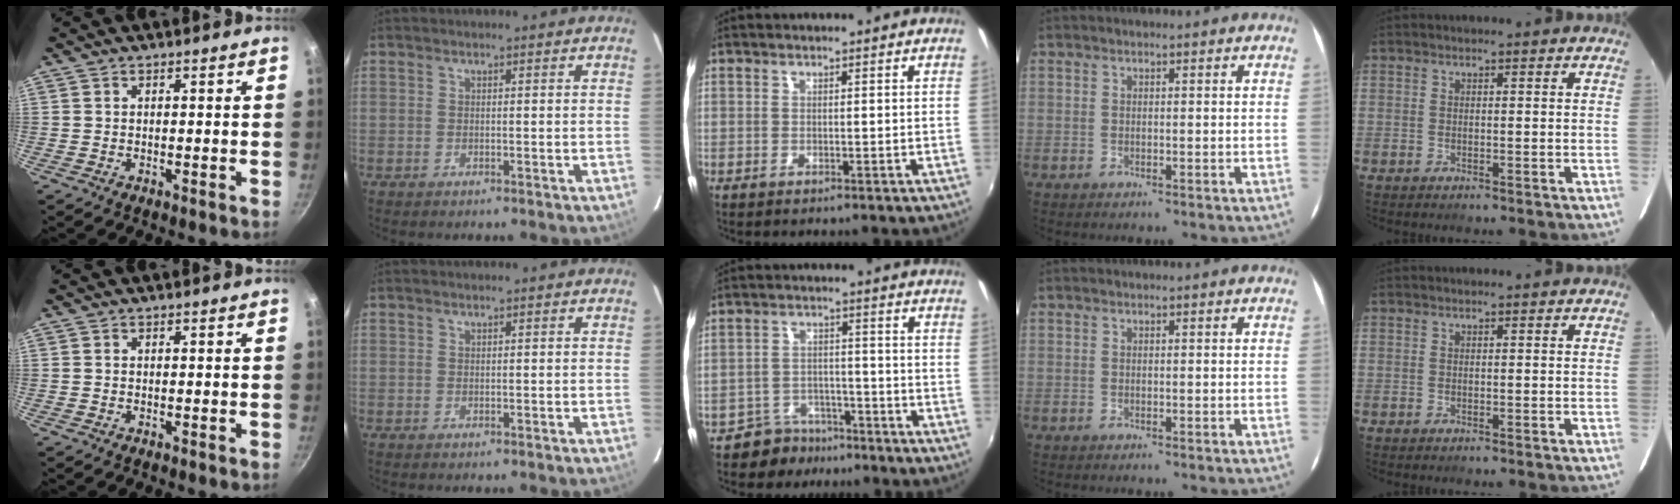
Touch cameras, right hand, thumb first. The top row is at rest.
{"middle": {"total": 6.1, "force": [-5.0, 3.5, 0.4], "torque": [-0.019, 0.017, -0.075]}}